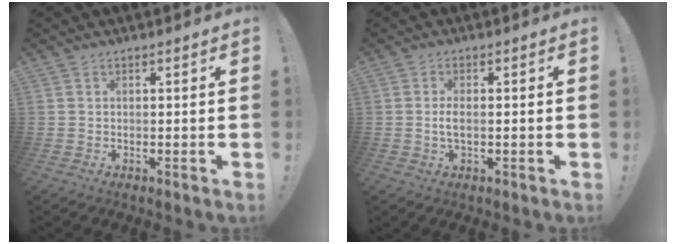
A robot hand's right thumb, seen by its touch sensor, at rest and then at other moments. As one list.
[{"total": 3.0, "force": [-0.3, 1.3, 2.7], "torque": [-0.062, -0.001, -0.009]}]